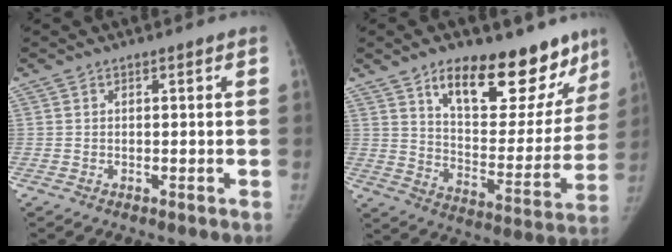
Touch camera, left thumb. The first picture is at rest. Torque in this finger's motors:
{"motor_torque": [1.81, 1.97, 0.10, -0.28, 0.07]}